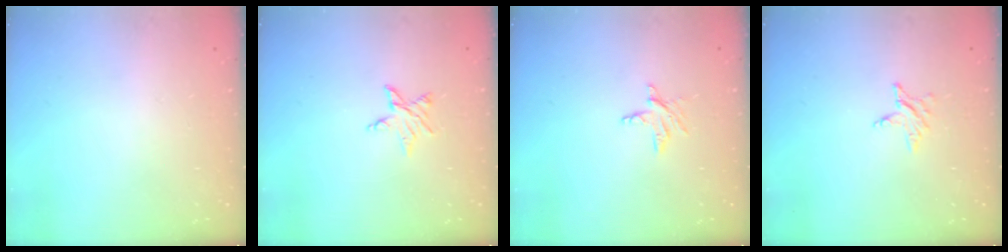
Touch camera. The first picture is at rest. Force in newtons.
{"total": 5.2, "press": 5.2, "slide": 0.6}
{"total": 3.6, "press": 3.6, "slide": 0.4}
{"total": 2.8, "press": 2.8, "slide": 0.3}